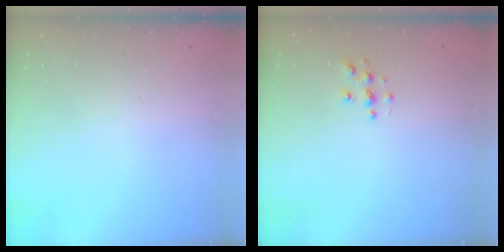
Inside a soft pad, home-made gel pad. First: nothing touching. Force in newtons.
{"total": 4.6, "press": 4.6, "slide": 0.5}